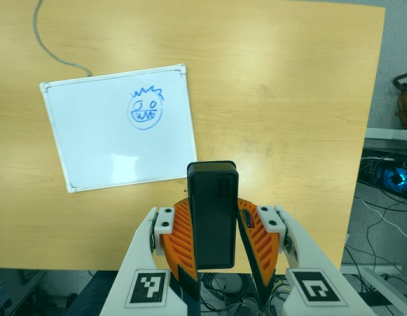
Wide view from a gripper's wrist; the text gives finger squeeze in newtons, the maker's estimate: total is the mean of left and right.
{"total": 5.5, "left": 5.3, "right": 5.7}